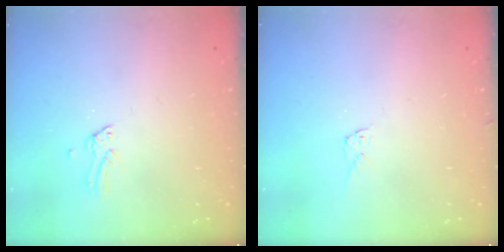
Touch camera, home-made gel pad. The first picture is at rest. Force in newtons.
{"total": 3.9, "press": 3.9, "slide": 0.2}